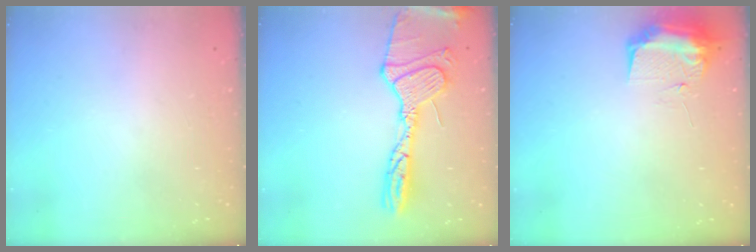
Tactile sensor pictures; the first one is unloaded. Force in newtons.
{"total": 18.8, "press": 18.7, "slide": 1.5}
{"total": 9.6, "press": 9.6, "slide": 0.9}